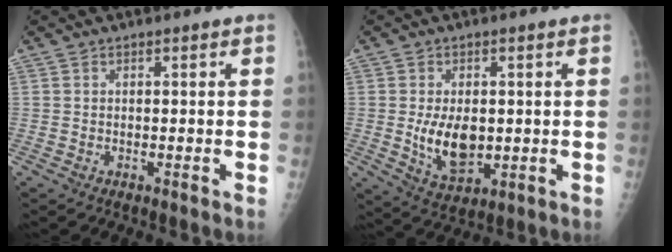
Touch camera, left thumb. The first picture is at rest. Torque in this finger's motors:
{"motor_torque": [0.16, 0.16, 0.60, -0.02, 0.08]}